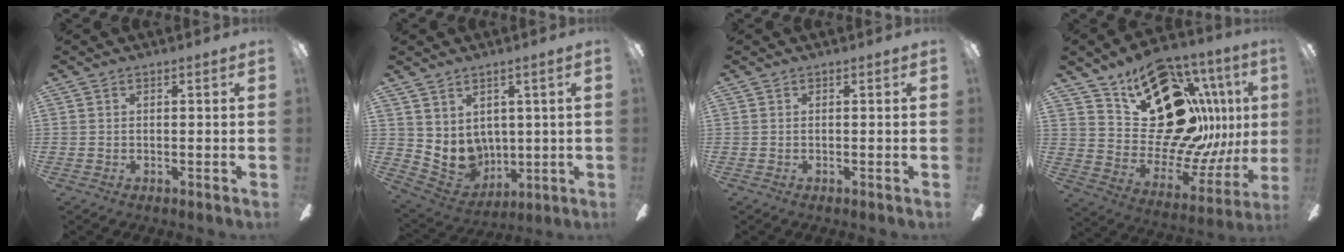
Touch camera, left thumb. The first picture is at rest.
{"total": 7.4, "force": [2.8, 6.4, 2.3], "torque": [-0.060, -0.022, 0.065]}
{"total": 0.0}
{"total": 24.3, "force": [11.2, 14.2, 16.3], "torque": [-0.248, -0.071, 0.225]}